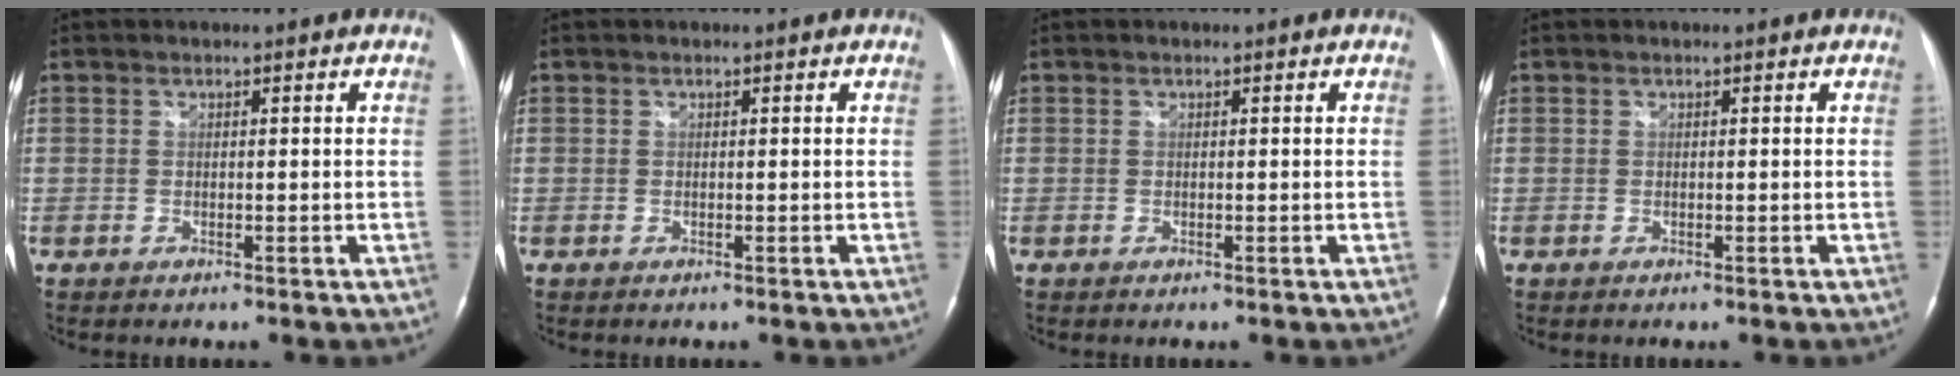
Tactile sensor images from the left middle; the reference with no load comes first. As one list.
[{"total": 0.0}, {"total": 0.0}, {"total": 0.0}]